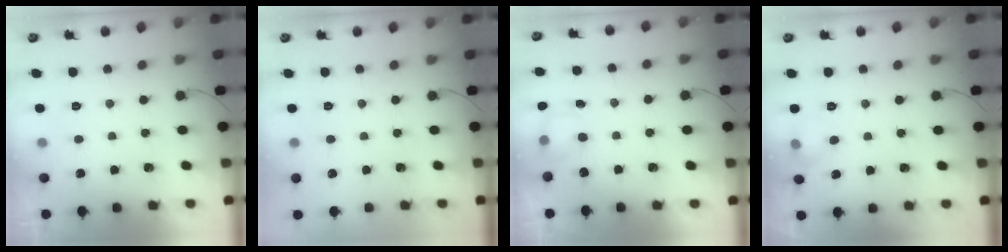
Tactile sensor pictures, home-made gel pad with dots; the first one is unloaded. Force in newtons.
{"total": 0.0}
{"total": 4.6, "press": 4.5, "slide": 1.1}
{"total": 6.2, "press": 6.0, "slide": 1.7}